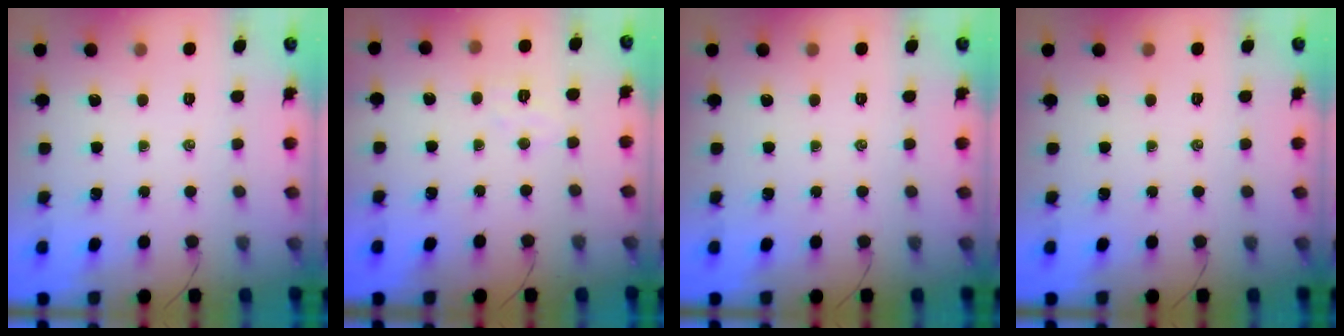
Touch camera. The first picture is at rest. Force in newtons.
{"total": 3.8, "press": 3.7, "slide": 0.8}
{"total": 0.0}
{"total": 0.0}